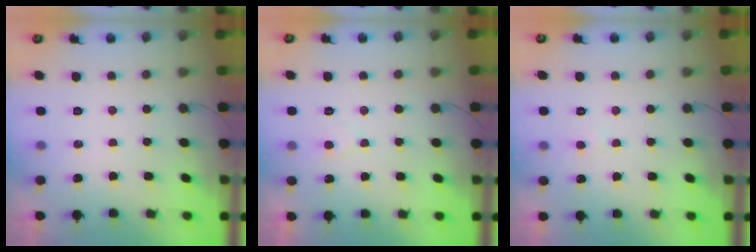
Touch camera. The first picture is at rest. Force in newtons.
{"total": 5.5, "press": 5.5, "slide": 0.4}
{"total": 2.6, "press": 2.6, "slide": 0.2}